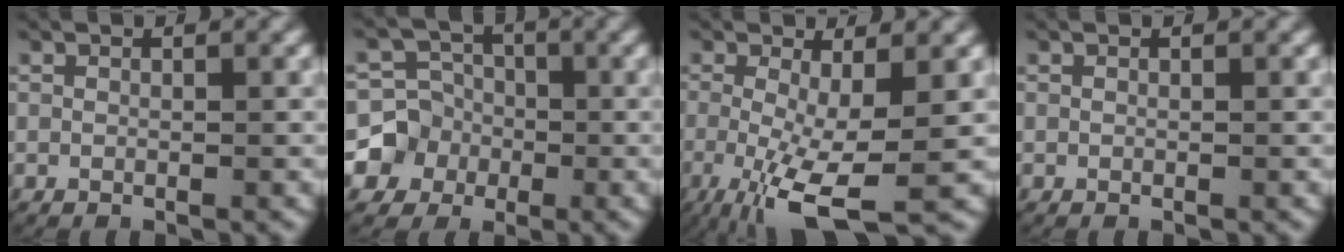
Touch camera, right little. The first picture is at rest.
{"total": 8.1, "force": [-2.4, 7.3, 2.4], "torque": [-0.067, -0.029, -0.042]}
{"total": 6.9, "force": [-3.1, 2.1, 5.8], "torque": [-0.115, -0.041, -0.031]}
{"total": 0.0}